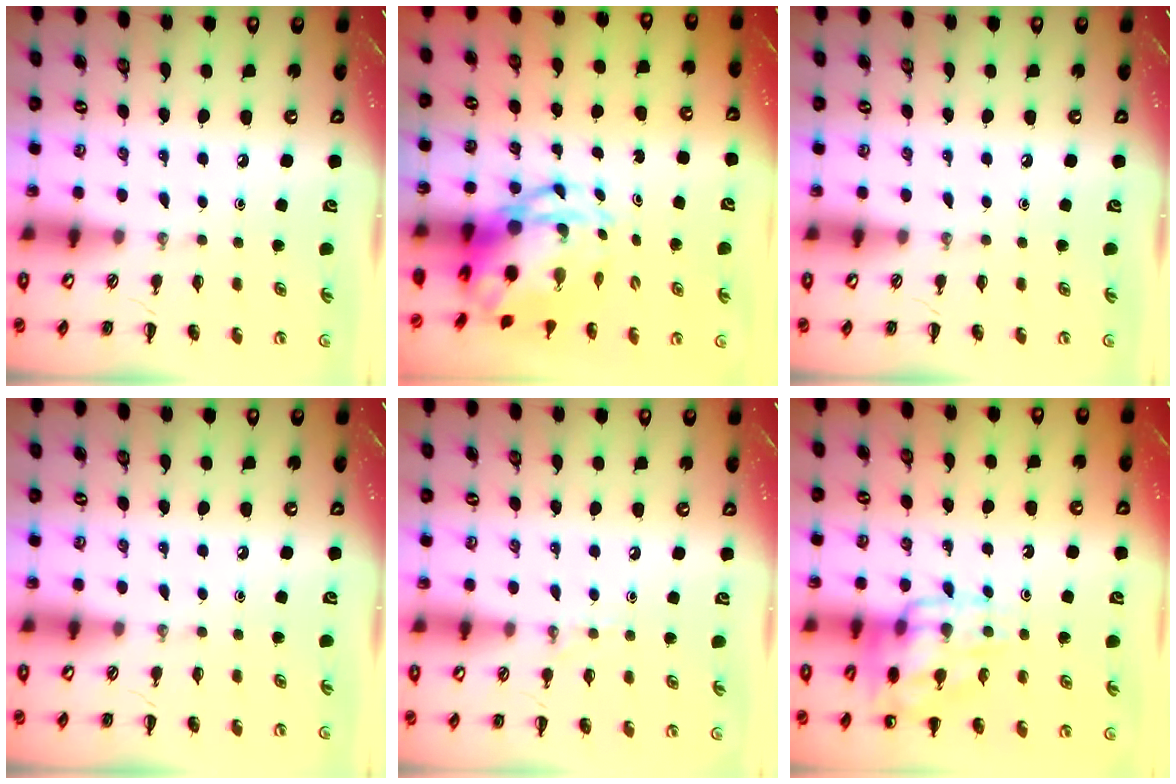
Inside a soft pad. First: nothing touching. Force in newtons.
{"total": 7.5, "press": 7.3, "slide": 2.0}
{"total": 0.0}
{"total": 0.0}
{"total": 4.9, "press": 4.7, "slide": 1.2}
{"total": 14.3, "press": 14.2, "slide": 1.9}